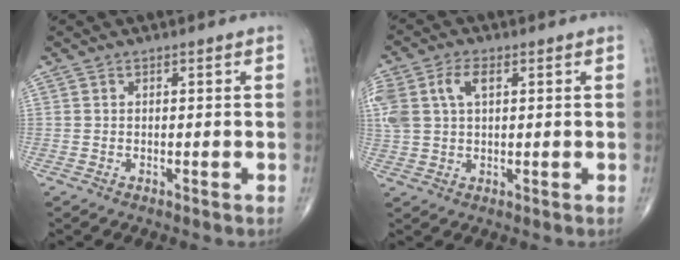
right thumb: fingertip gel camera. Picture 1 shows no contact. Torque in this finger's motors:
{"motor_torque": [0.61, 0.61, 0.84, 0.29, 0.05]}